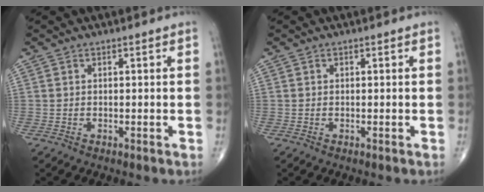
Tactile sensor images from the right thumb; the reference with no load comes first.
{"total": 0.0}